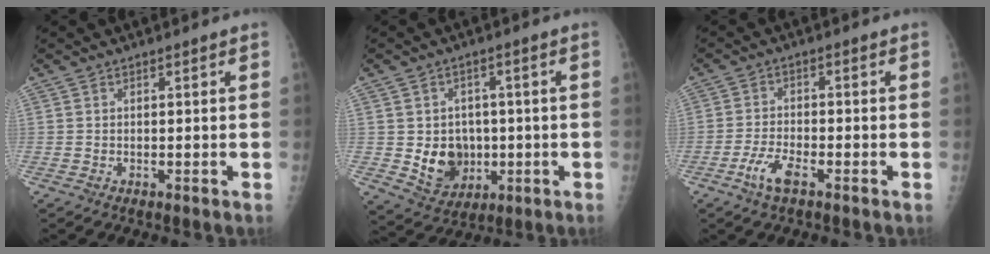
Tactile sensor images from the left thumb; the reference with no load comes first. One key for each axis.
{"total": 9.2, "fx": -0.9, "fy": 7.7, "fz": 5.0, "tx": -0.042, "ty": -0.002, "tz": 0.002}
{"total": 4.7, "fx": -2.8, "fy": 1.5, "fz": 3.5, "tx": -0.078, "ty": 0.014, "tz": -0.052}